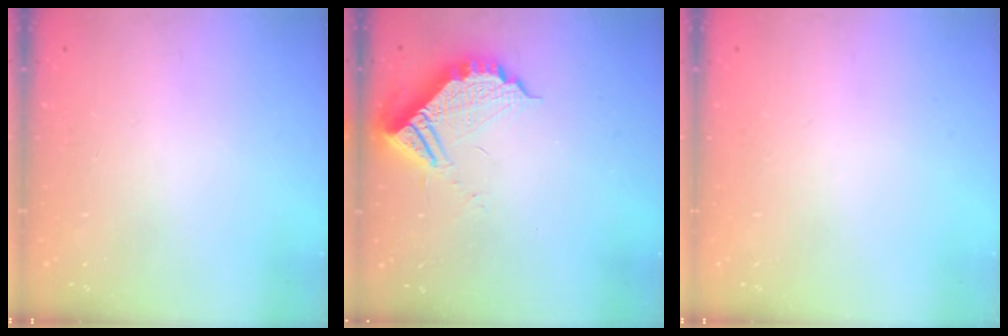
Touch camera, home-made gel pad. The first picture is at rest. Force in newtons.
{"total": 10.4, "press": 10.3, "slide": 1.0}
{"total": 0.0}